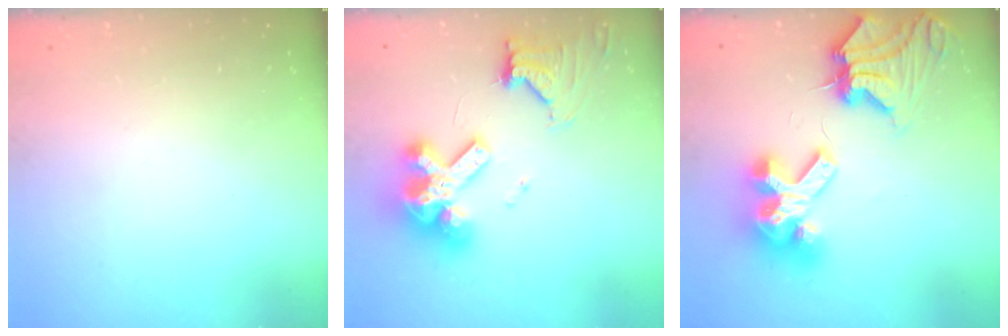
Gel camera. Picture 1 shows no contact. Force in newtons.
{"total": 14.8, "press": 14.8, "slide": 1.4}
{"total": 16.4, "press": 16.3, "slide": 1.9}